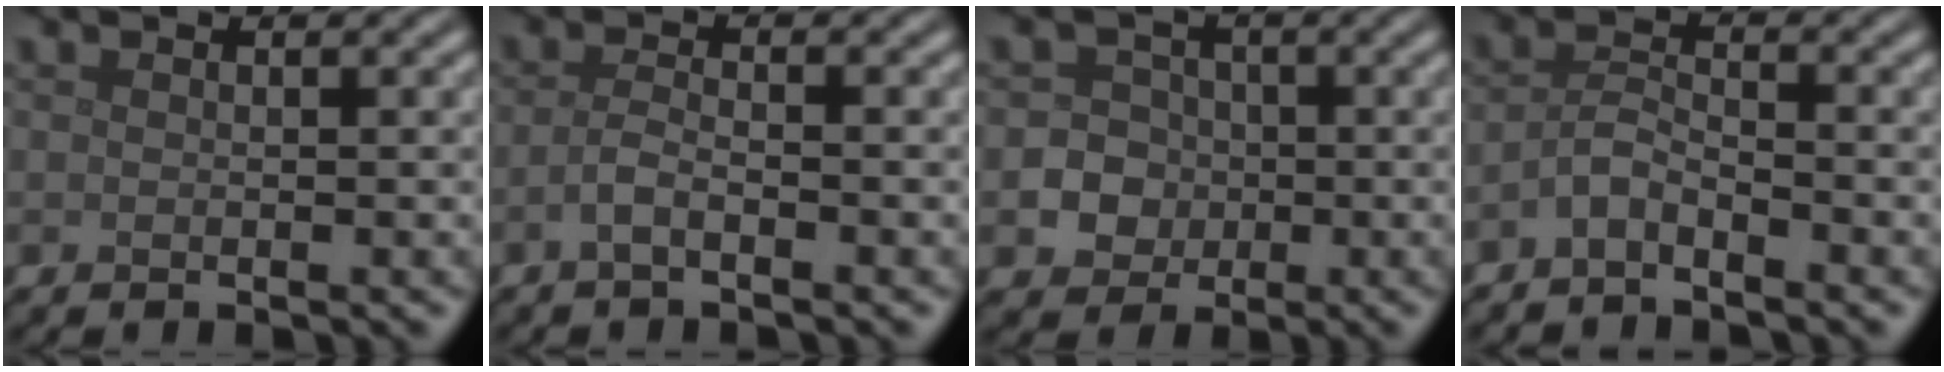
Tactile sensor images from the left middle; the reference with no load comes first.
{"total": 1.6, "force": [-0.8, 0.4, 1.3], "torque": [-0.028, 0.002, -0.022]}
{"total": 4.6, "force": [-1.0, 4.3, 1.2], "torque": [0.004, 0.013, -0.034]}
{"total": 1.9, "force": [-1.4, 0.5, 1.2], "torque": [-0.025, 0.006, -0.034]}